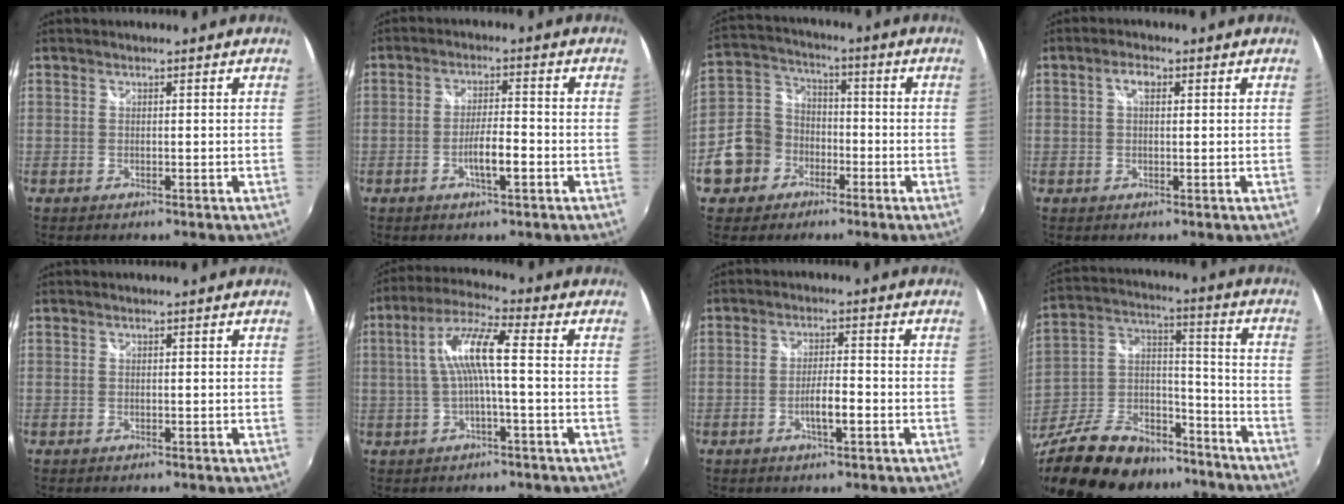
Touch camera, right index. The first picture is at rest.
{"total": 5.0, "force": [-2.1, 0.9, 4.5], "torque": [-0.084, -0.001, -0.035]}
{"total": 11.1, "force": [-5.2, 9.3, 3.2], "torque": [-0.099, 0.030, -0.086]}
{"total": 2.5, "force": [0.7, 1.2, 2.0], "torque": [-0.036, 0.008, 0.010]}
{"total": 0.0}
{"total": 8.5, "force": [-0.2, 0.7, 8.5], "torque": [-0.172, 0.015, -0.001]}
{"total": 4.3, "force": [-1.8, 0.8, 3.8], "torque": [-0.072, 0.000, -0.030]}
{"total": 29.2, "force": [-22.2, 13.1, 13.6], "torque": [-0.299, 0.023, -0.343]}